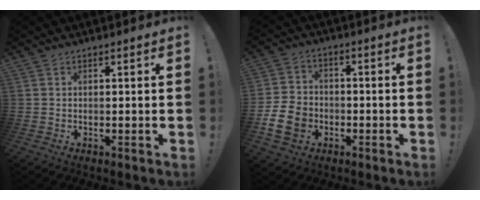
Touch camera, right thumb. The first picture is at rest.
{"total": 12.2, "force": [-4.3, 9.5, 6.4], "torque": [-0.122, 0.033, -0.075]}